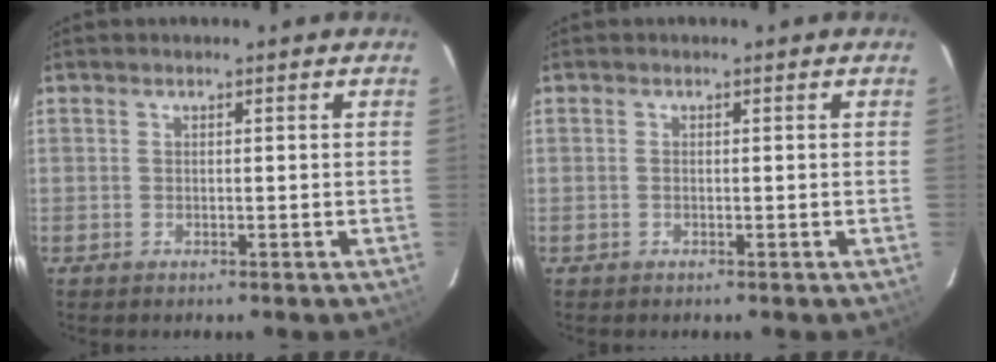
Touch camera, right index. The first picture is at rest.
{"total": 0.0}